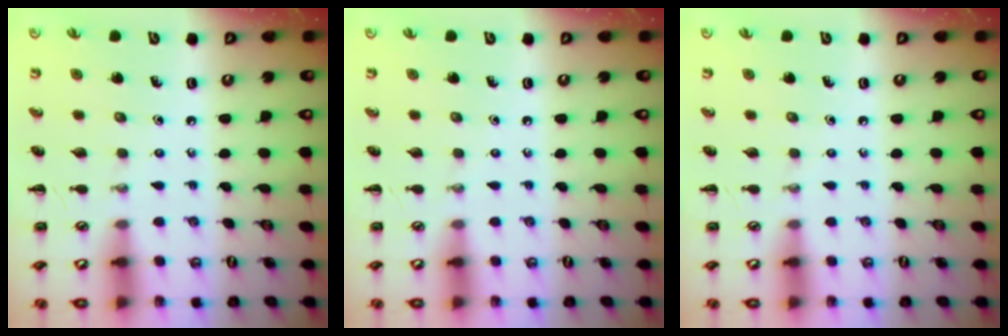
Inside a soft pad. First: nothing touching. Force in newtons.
{"total": 0.0}
{"total": 0.0}